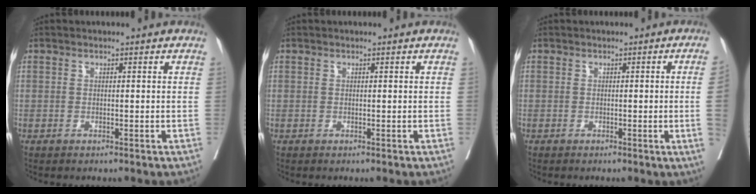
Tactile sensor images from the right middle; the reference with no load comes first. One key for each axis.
{"total": 0.0}
{"total": 4.0, "fx": -0.4, "fy": -1.6, "fz": 3.6, "tx": -0.052, "ty": -0.010, "tz": -0.002}